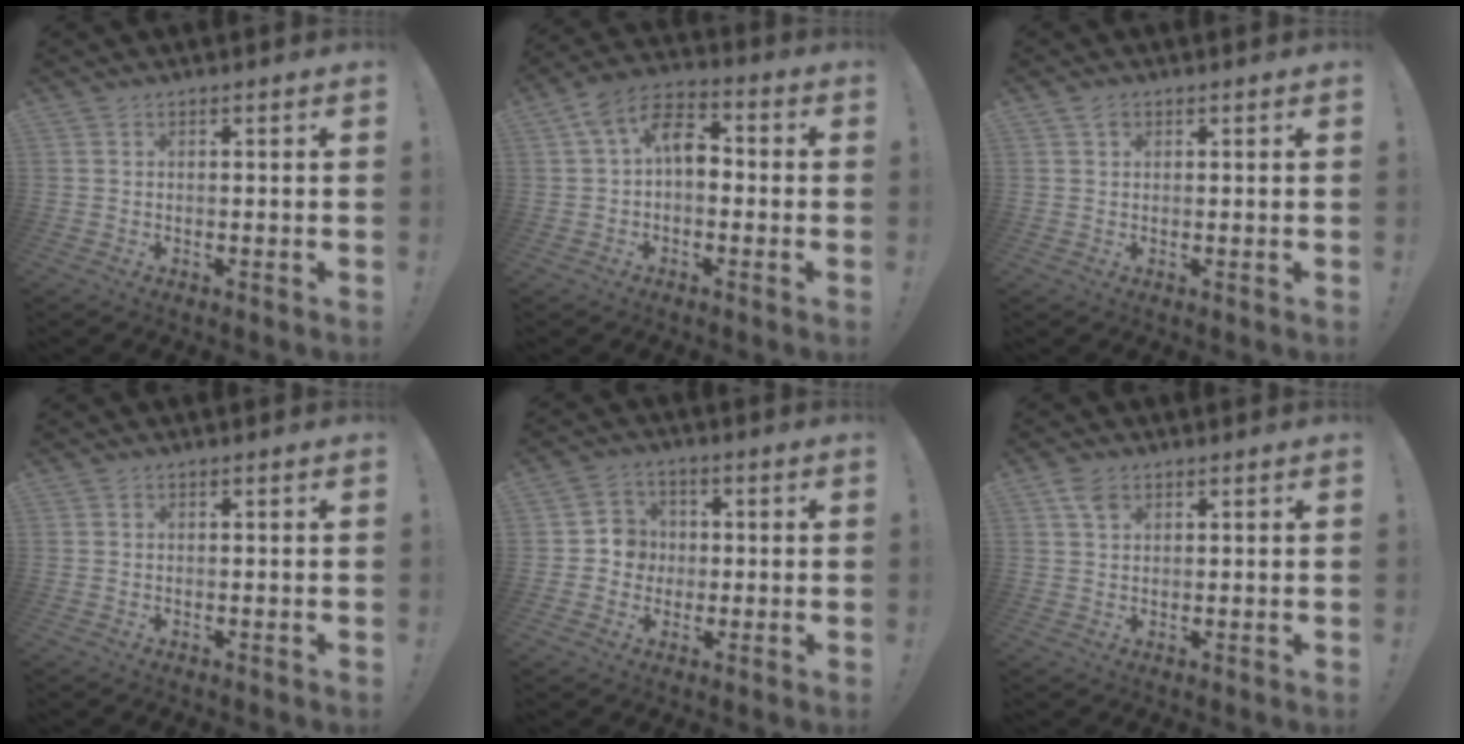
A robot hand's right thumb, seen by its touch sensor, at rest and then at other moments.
{"total": 10.3, "force": [0.4, 6.7, 7.9], "torque": [-0.140, 0.019, 0.014]}
{"total": 1.3, "force": [0.7, 0.9, 0.5], "torque": [-0.005, 0.000, 0.012]}
{"total": 0.0}
{"total": 6.9, "force": [-0.8, 6.6, 1.5], "torque": [-0.022, 0.013, -0.010]}
{"total": 3.8, "force": [2.1, 2.2, 2.3], "torque": [-0.047, 0.000, 0.040]}